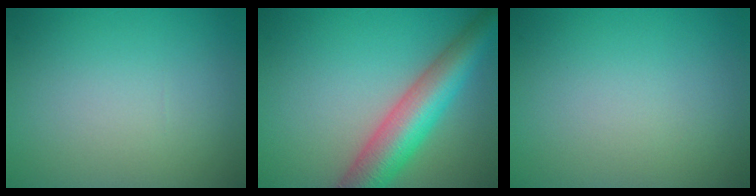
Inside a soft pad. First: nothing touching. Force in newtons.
{"total": 7.8, "press": 7.8, "slide": 0.3}
{"total": 0.0}